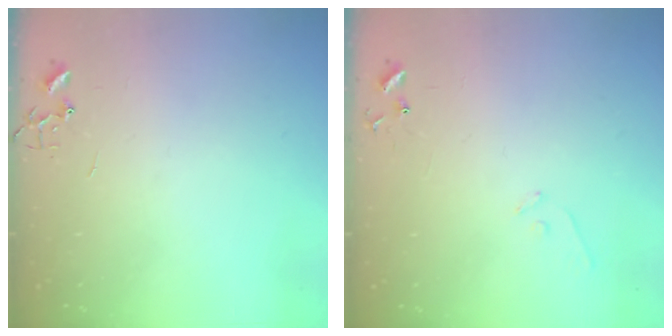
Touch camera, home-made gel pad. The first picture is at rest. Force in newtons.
{"total": 5.3, "press": 5.3, "slide": 0.4}